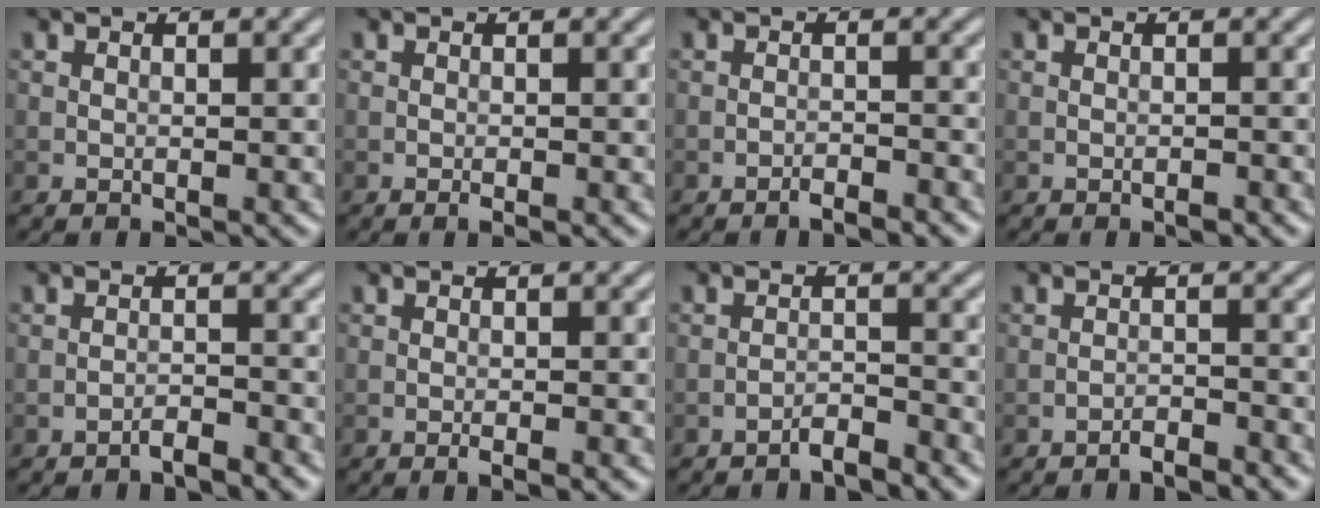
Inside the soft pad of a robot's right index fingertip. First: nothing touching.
{"total": 0.8, "force": [-0.4, 0.1, 0.7], "torque": [-0.012, -0.004, -0.007]}
{"total": 1.5, "force": [-1.3, 0.1, 0.7], "torque": [-0.006, 0.005, -0.024]}
{"total": 0.6, "force": [-0.4, 0.2, 0.4], "torque": [-0.005, 0.000, -0.006]}
{"total": 1.5, "force": [-1.4, 0.0, 0.6], "torque": [-0.006, 0.007, -0.027]}
{"total": 1.2, "force": [-0.6, 0.1, 1.0], "torque": [-0.014, -0.003, -0.012]}
{"total": 2.0, "force": [-1.8, 0.1, 0.7], "torque": [-0.007, 0.008, -0.036]}
{"total": 1.7, "force": [-1.6, 0.1, 0.6], "torque": [-0.003, 0.006, -0.030]}